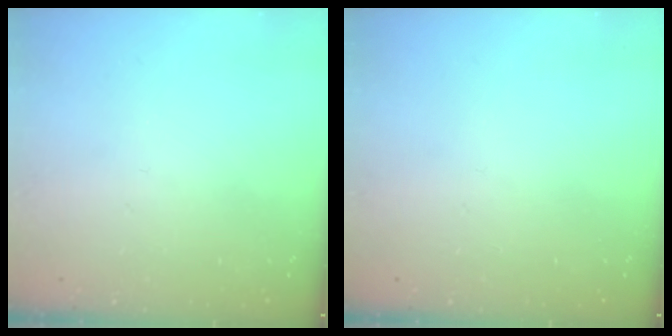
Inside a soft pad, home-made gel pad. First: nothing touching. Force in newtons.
{"total": 0.0}